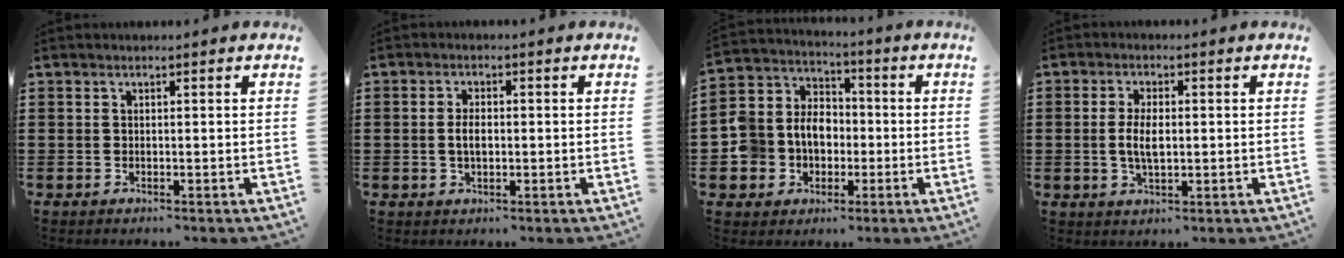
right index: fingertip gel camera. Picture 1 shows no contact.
{"total": 2.6, "force": [-0.2, 1.2, 2.3], "torque": [-0.043, 0.004, -0.005]}
{"total": 7.5, "force": [-1.1, 7.1, 2.0], "torque": [-0.091, 0.000, -0.023]}
{"total": 4.3, "force": [-0.1, 1.8, 4.0], "torque": [-0.088, 0.000, -0.008]}